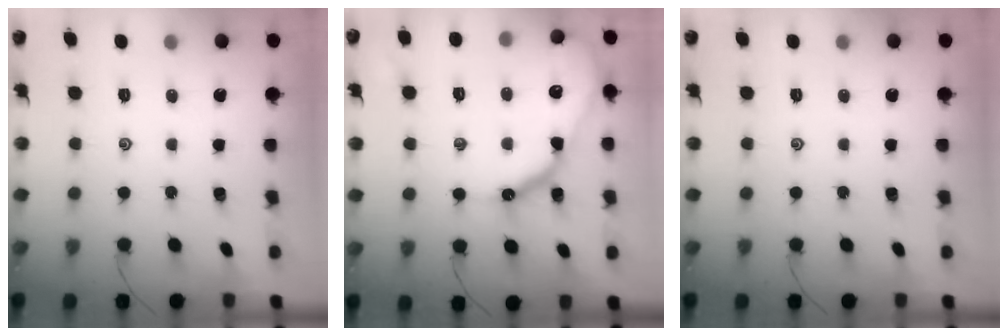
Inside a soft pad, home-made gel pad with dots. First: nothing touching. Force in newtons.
{"total": 16.0, "press": 15.9, "slide": 0.8}
{"total": 0.0}